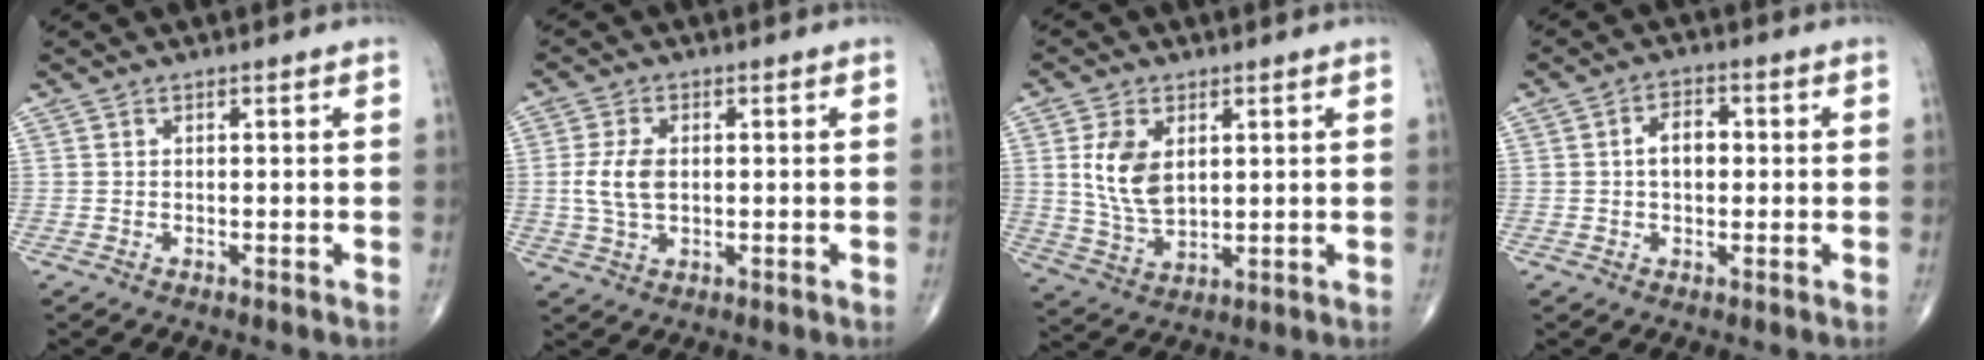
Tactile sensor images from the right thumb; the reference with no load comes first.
{"total": 6.1, "force": [0.2, 3.6, 4.9], "torque": [-0.106, 0.002, 0.006]}
{"total": 9.4, "force": [2.3, 5.7, 7.1], "torque": [-0.130, -0.013, 0.054]}
{"total": 4.8, "force": [0.2, 3.2, 3.7], "torque": [-0.051, 0.014, -0.002]}